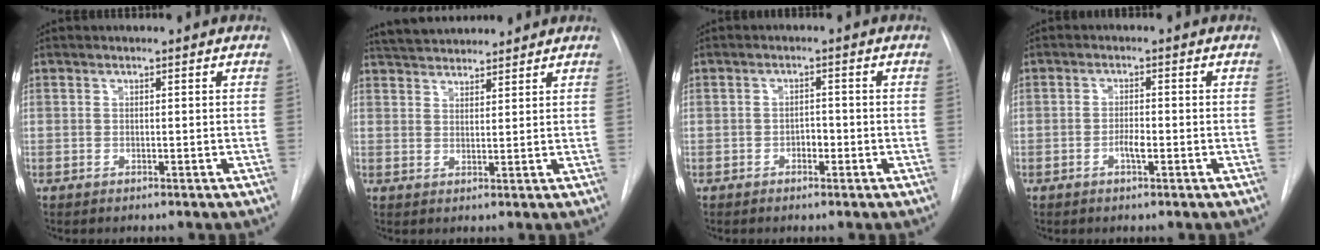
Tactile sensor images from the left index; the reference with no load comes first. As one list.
[{"total": 8.4, "force": [7.9, 1.5, 2.4], "torque": [-0.045, 0.030, 0.128]}, {"total": 1.6, "force": [-0.7, 0.9, 1.0], "torque": [-0.012, 0.005, -0.013]}, {"total": 2.0, "force": [-0.8, 0.4, 1.8], "torque": [-0.031, 0.002, -0.015]}]